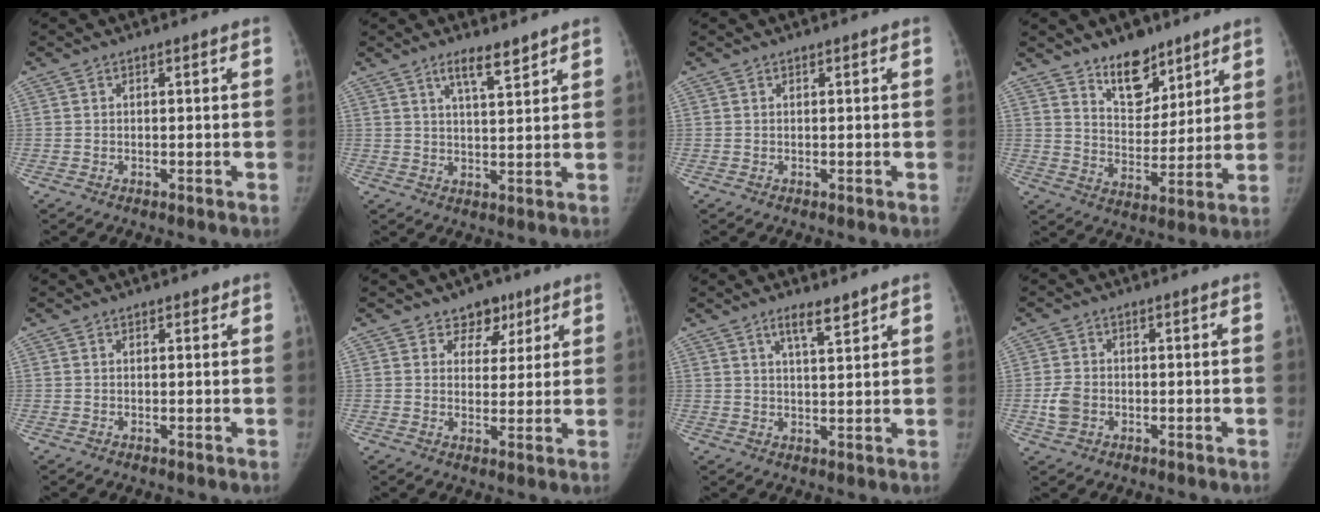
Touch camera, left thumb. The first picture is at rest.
{"total": 5.2, "force": [3.8, 1.0, 3.4], "torque": [-0.050, -0.027, 0.065]}
{"total": 0.0}
{"total": 10.8, "force": [7.9, 5.8, 4.6], "torque": [-0.040, -0.059, 0.139]}
{"total": 0.7, "force": [0.6, 0.4, 0.2], "torque": [0.001, -0.004, 0.005]}
{"total": 5.6, "force": [3.5, 4.1, 1.3], "torque": [0.016, -0.016, 0.051]}
{"total": 4.5, "force": [3.3, 0.9, 3.0], "torque": [-0.043, -0.023, 0.057]}
{"total": 4.0, "force": [-0.9, 3.1, 2.4], "torque": [-0.049, 0.007, -0.017]}